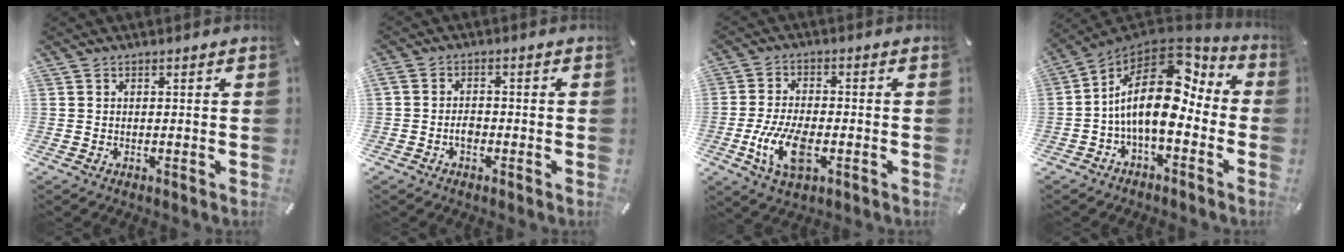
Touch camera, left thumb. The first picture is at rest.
{"total": 2.9, "force": [-1.1, 1.9, 1.8], "torque": [-0.034, 0.006, -0.021]}
{"total": 10.7, "force": [-3.3, 5.2, 8.7], "torque": [-0.188, -0.004, -0.055]}
{"total": 18.7, "force": [1.0, 10.0, 15.8], "torque": [-0.292, -0.011, 0.019]}